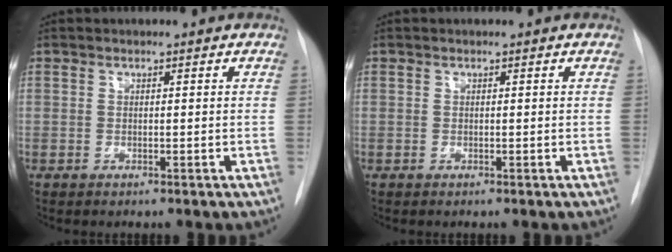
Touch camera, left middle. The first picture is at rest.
{"total": 0.0}